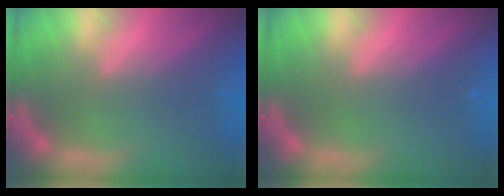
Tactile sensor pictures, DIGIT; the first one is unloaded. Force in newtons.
{"total": 0.0}